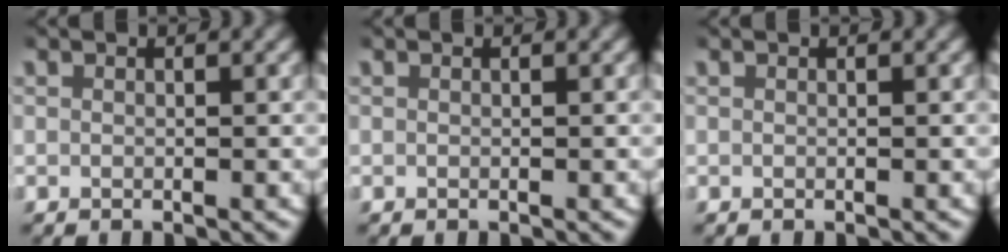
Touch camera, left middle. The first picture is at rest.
{"total": 0.0}
{"total": 0.0}